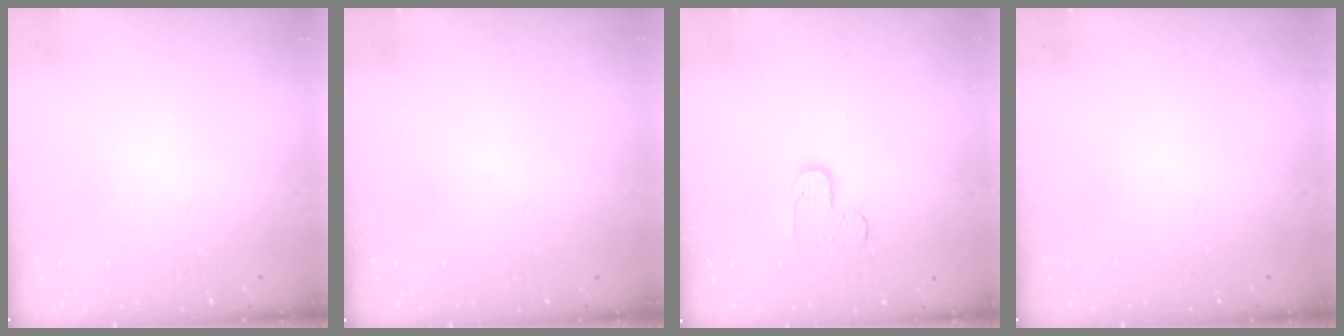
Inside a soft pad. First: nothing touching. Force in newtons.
{"total": 0.8, "press": 0.5, "slide": 0.6}
{"total": 5.5, "press": 5.5, "slide": 0.5}
{"total": 0.0}